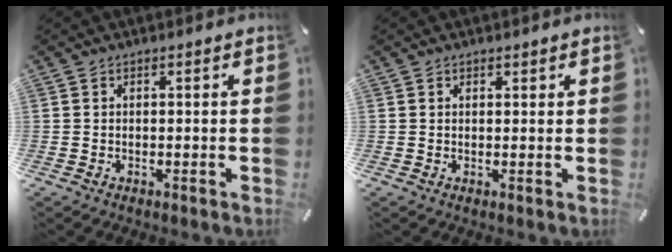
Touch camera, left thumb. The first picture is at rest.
{"total": 0.8, "force": [0.5, 0.6, 0.1], "torque": [-0.002, 0.001, 0.010]}